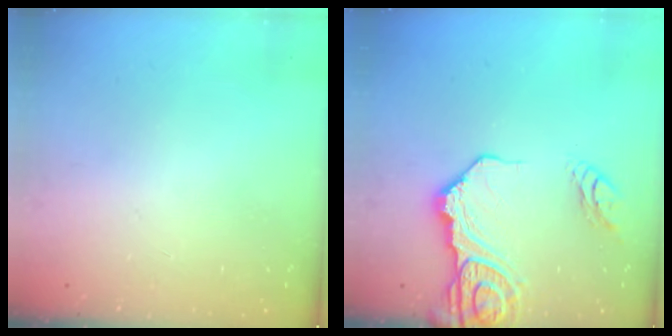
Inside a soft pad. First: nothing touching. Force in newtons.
{"total": 14.5, "press": 14.4, "slide": 2.0}